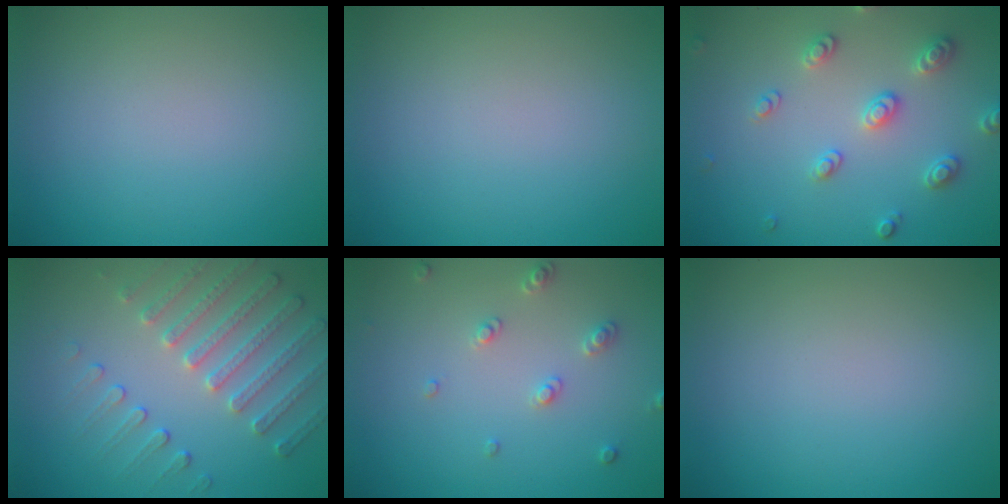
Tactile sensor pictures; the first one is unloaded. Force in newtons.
{"total": 0.0}
{"total": 3.0, "press": 2.9, "slide": 0.6}
{"total": 3.8, "press": 3.6, "slide": 1.2}
{"total": 1.9, "press": 1.8, "slide": 0.5}
{"total": 0.0}